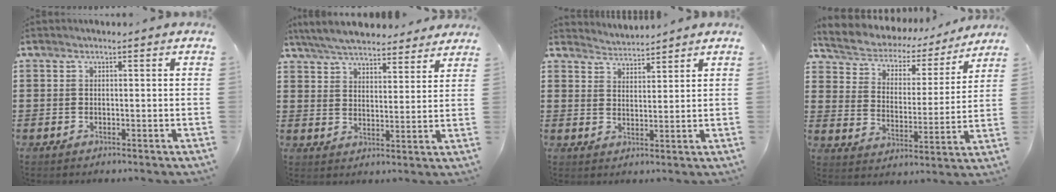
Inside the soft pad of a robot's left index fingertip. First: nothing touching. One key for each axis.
{"total": 6.0, "fx": 5.8, "fy": 0.9, "fz": 1.3, "tx": -0.049, "ty": -0.018, "tz": 0.105}
{"total": 2.9, "fx": 2.9, "fy": -0.1, "fz": -0.6, "tx": 0.001, "ty": -0.013, "tz": 0.054}
{"total": 4.0, "fx": 3.7, "fy": 1.5, "fz": 0.2, "tx": -0.030, "ty": -0.028, "tz": 0.056}